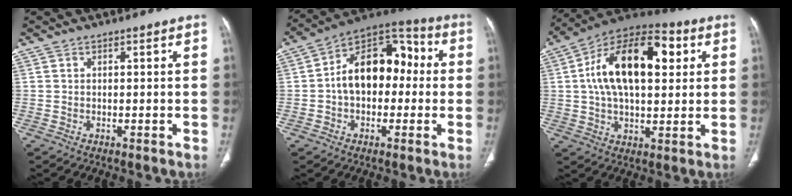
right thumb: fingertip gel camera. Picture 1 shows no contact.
{"total": 15.5, "force": [0.2, 10.2, 11.7], "torque": [-0.150, 0.048, -0.010]}
{"total": 21.2, "force": [4.6, 11.3, 17.3], "torque": [-0.266, 0.019, 0.066]}